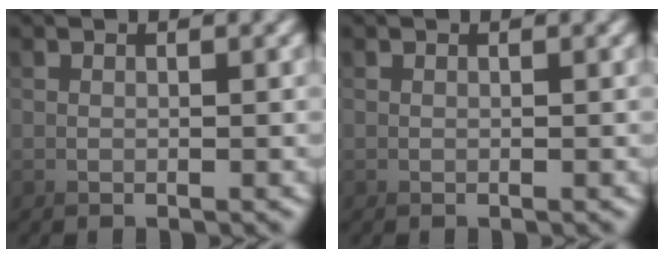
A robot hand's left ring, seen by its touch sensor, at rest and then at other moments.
{"total": 0.0}